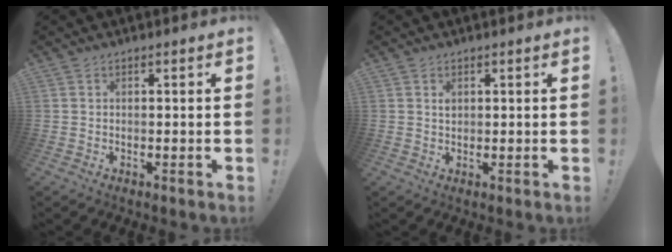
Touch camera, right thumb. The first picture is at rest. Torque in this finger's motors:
{"motor_torque": [-0.10, -0.02, 0.15, -0.10, -0.04]}